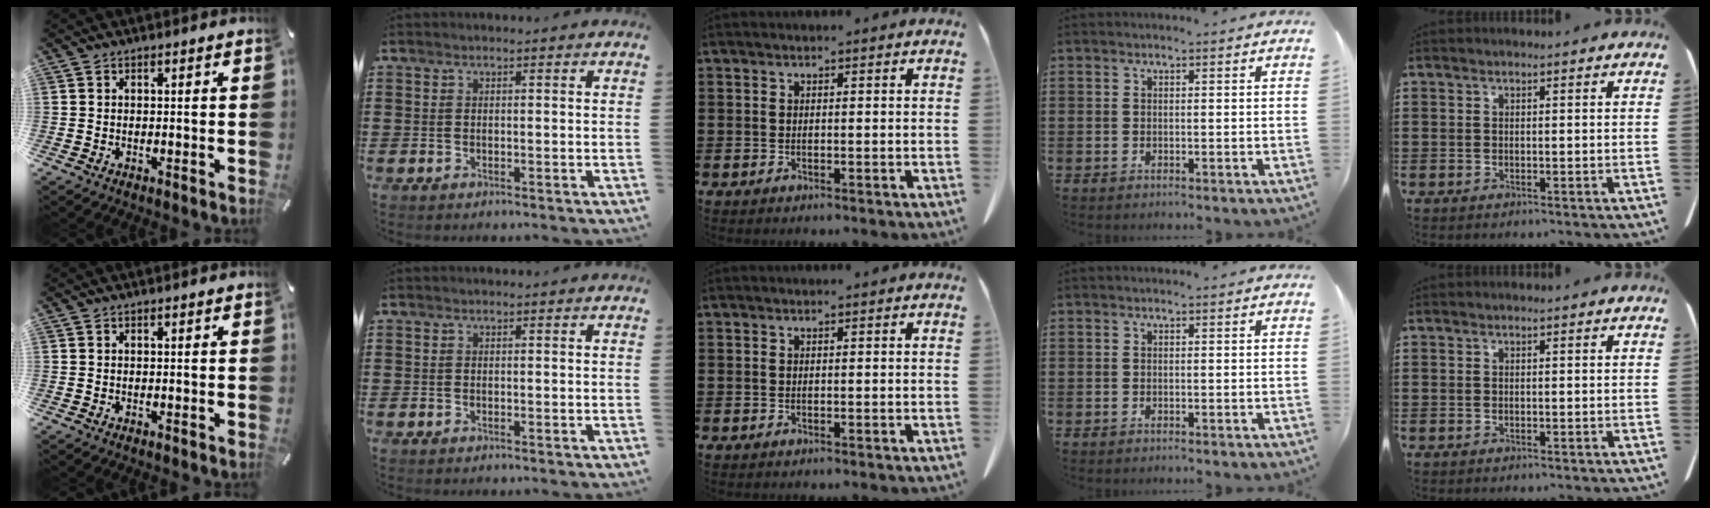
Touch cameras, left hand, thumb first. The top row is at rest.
{}